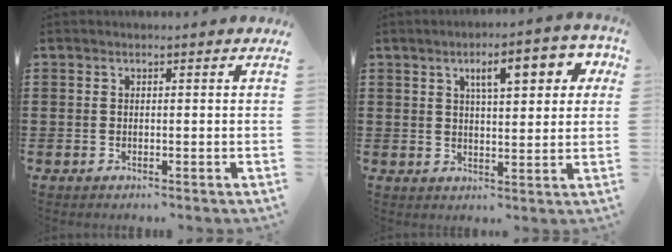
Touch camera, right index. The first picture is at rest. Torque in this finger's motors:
{"motor_torque": [1.32, 0.82, 0.58, 0.09]}